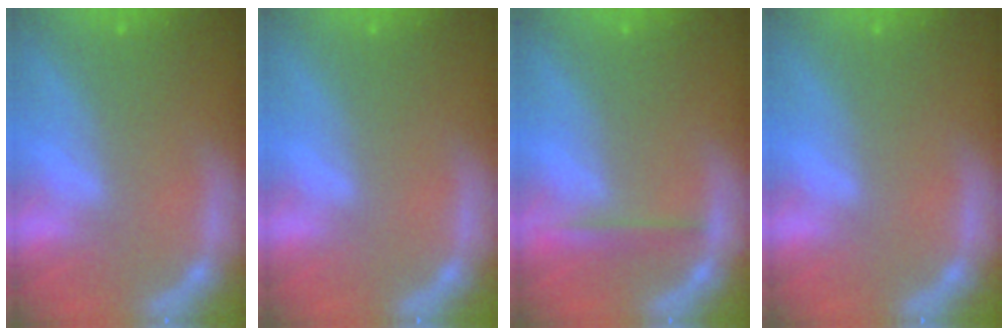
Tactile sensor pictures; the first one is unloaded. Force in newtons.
{"total": 0.0}
{"total": 2.0}
{"total": 0.0}